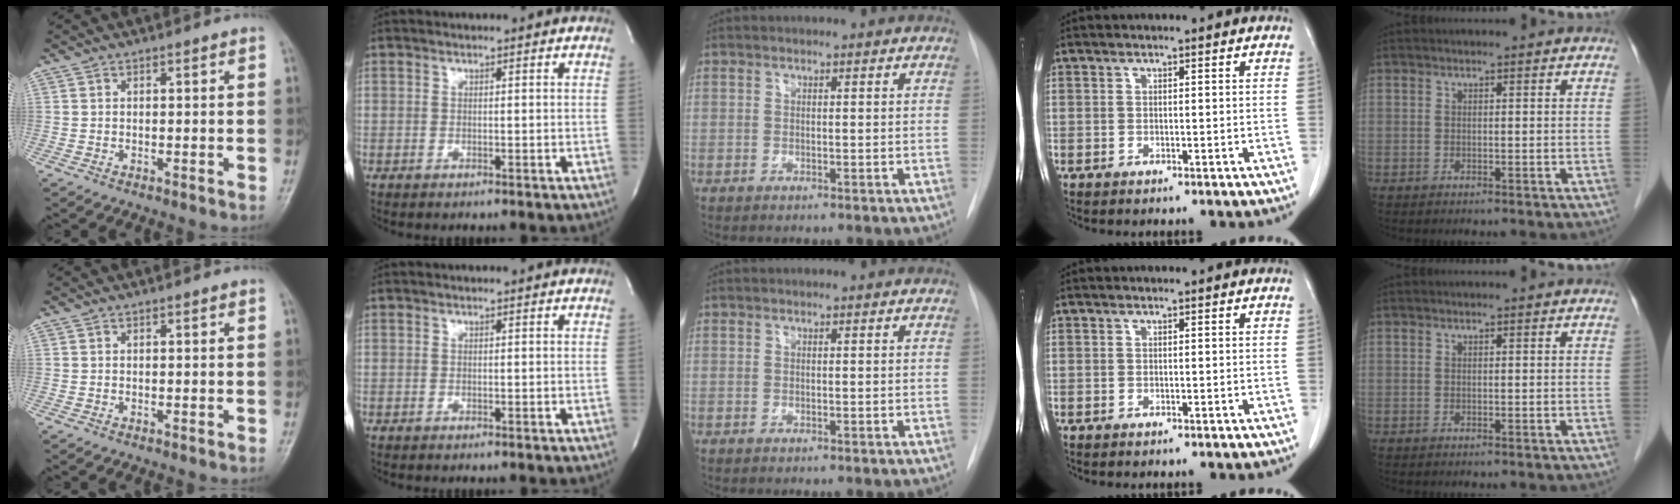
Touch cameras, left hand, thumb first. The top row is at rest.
{}